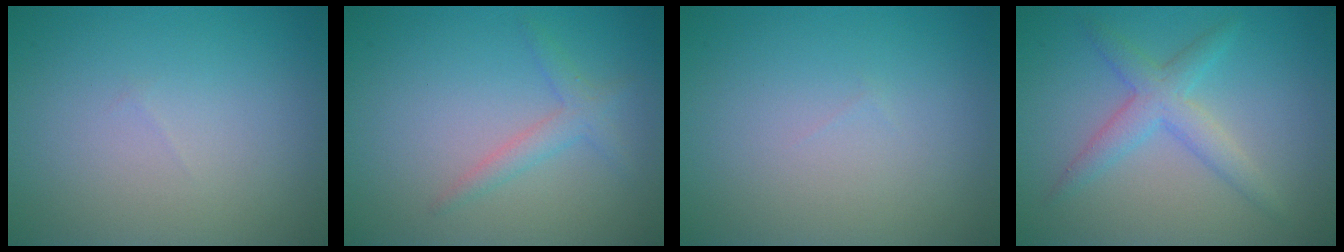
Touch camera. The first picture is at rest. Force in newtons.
{"total": 1.8, "press": 1.8, "slide": 0.1}
{"total": 0.0}
{"total": 3.1, "press": 3.1, "slide": 0.1}